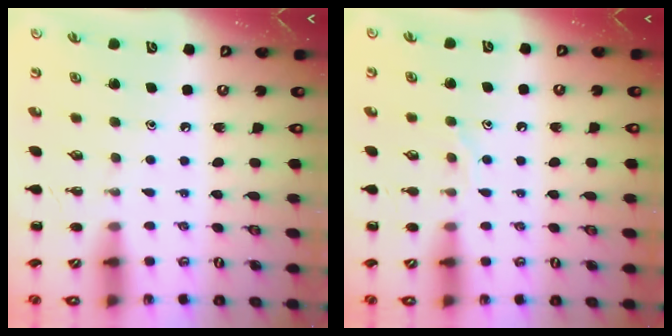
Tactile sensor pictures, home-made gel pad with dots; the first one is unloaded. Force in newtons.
{"total": 6.4, "press": 6.4, "slide": 0.9}